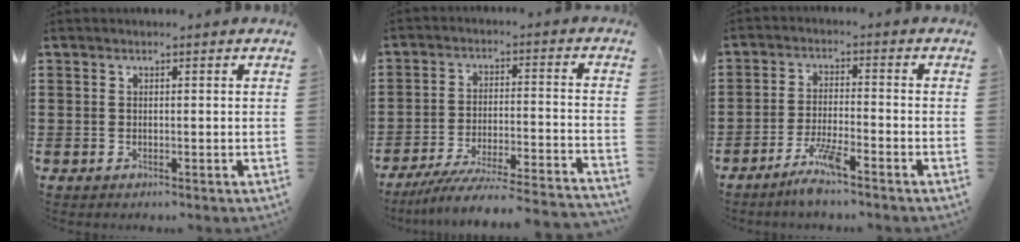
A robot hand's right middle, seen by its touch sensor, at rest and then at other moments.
{"total": 6.9, "force": [-6.3, -0.3, 2.7], "torque": [-0.057, -0.011, -0.126]}
{"total": 5.0, "force": [-3.8, 0.3, 3.3], "torque": [-0.075, -0.007, -0.072]}